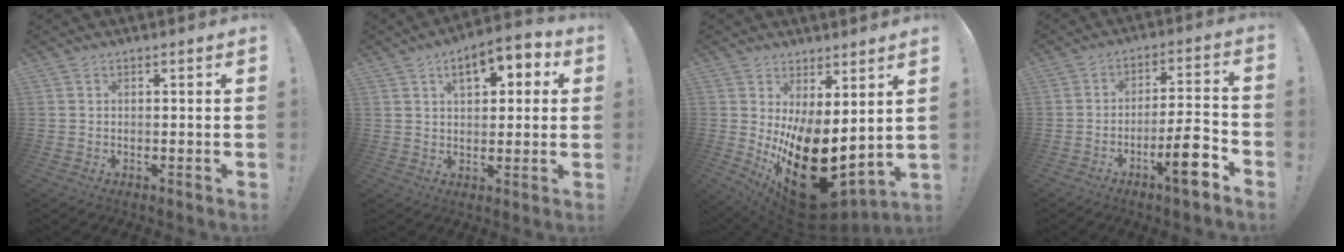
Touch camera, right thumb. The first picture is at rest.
{"total": 9.0, "force": [3.5, 4.8, 6.8], "torque": [-0.096, -0.004, 0.057]}
{"total": 19.6, "force": [-3.6, 10.3, 16.3], "torque": [-0.271, 0.009, -0.033]}
{"total": 11.9, "force": [-6.4, 2.2, 9.8], "torque": [-0.135, 0.032, -0.103]}